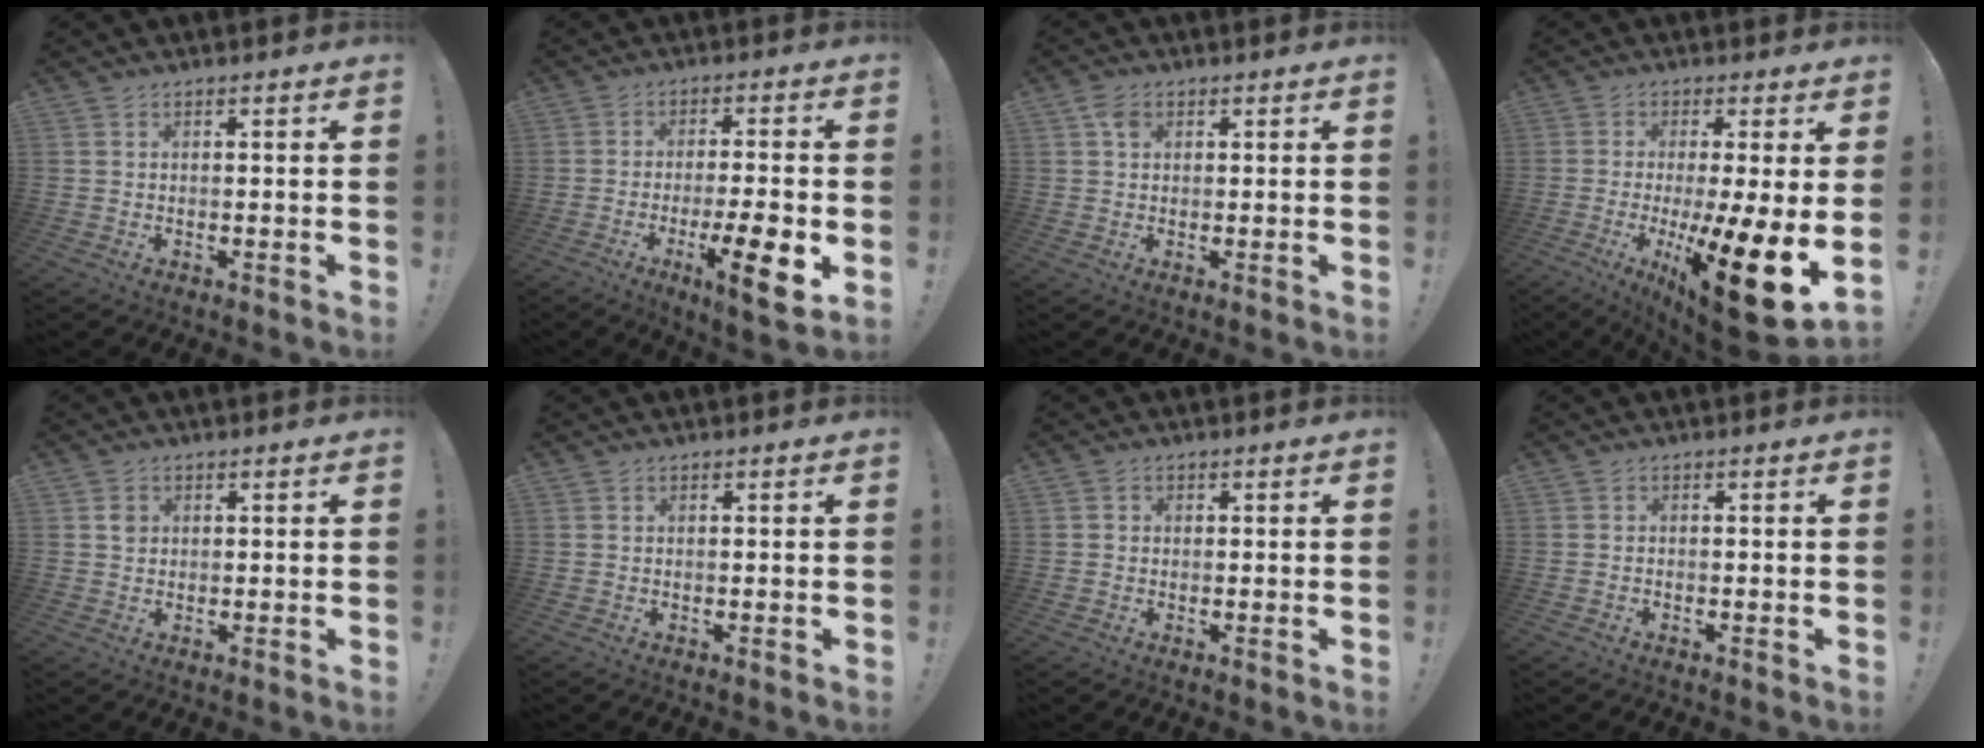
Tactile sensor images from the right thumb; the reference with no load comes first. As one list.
[{"total": 12.3, "force": [-4.8, 2.0, 11.2], "torque": [-0.153, 0.007, -0.072]}, {"total": 3.2, "force": [1.4, 2.2, 1.9], "torque": [-0.035, 0.003, 0.027]}, {"total": 17.0, "force": [-4.3, 2.6, 16.2], "torque": [-0.243, -0.002, -0.061]}, {"total": 2.0, "force": [0.5, 1.8, 0.7], "torque": [0.011, -0.007, 0.005]}, {"total": 0.0}, {"total": 1.2, "force": [0.0, 1.1, 0.3], "torque": [0.004, 0.001, -0.003]}, {"total": 0.6, "force": [-0.6, 0.2, 0.1], "torque": [-0.009, 0.003, -0.008]}]